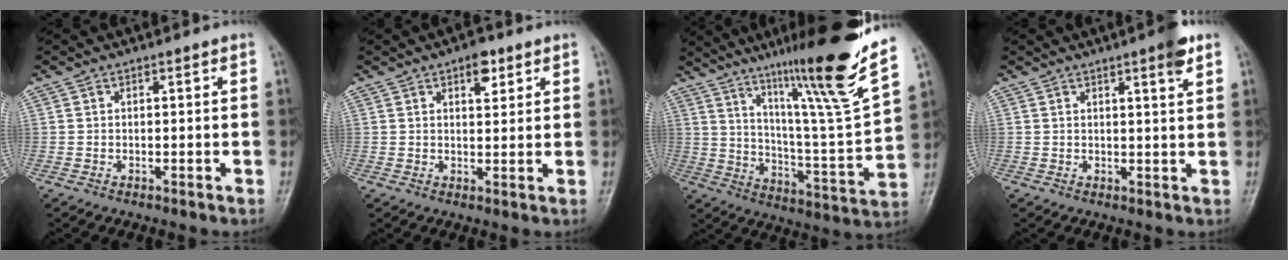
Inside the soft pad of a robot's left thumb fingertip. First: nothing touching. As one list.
[{"total": 4.1, "force": [2.3, 1.9, 2.7], "torque": [-0.025, -0.010, 0.033]}, {"total": 23.3, "force": [15.5, 0.6, 17.3], "torque": [-0.240, -0.079, 0.252]}, {"total": 4.2, "force": [2.6, 0.3, 3.3], "torque": [-0.041, -0.014, 0.034]}]